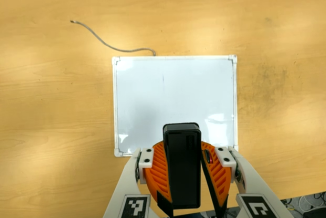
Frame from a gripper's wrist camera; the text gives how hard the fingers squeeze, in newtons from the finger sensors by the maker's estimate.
{"total": 9.1, "left": 9.3, "right": 8.9}